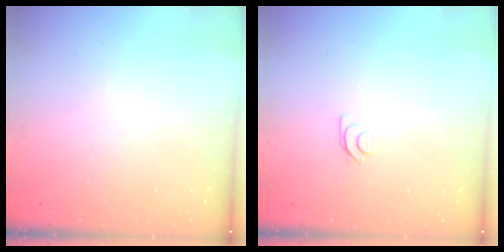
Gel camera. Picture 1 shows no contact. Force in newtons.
{"total": 4.3, "press": 4.2, "slide": 0.5}